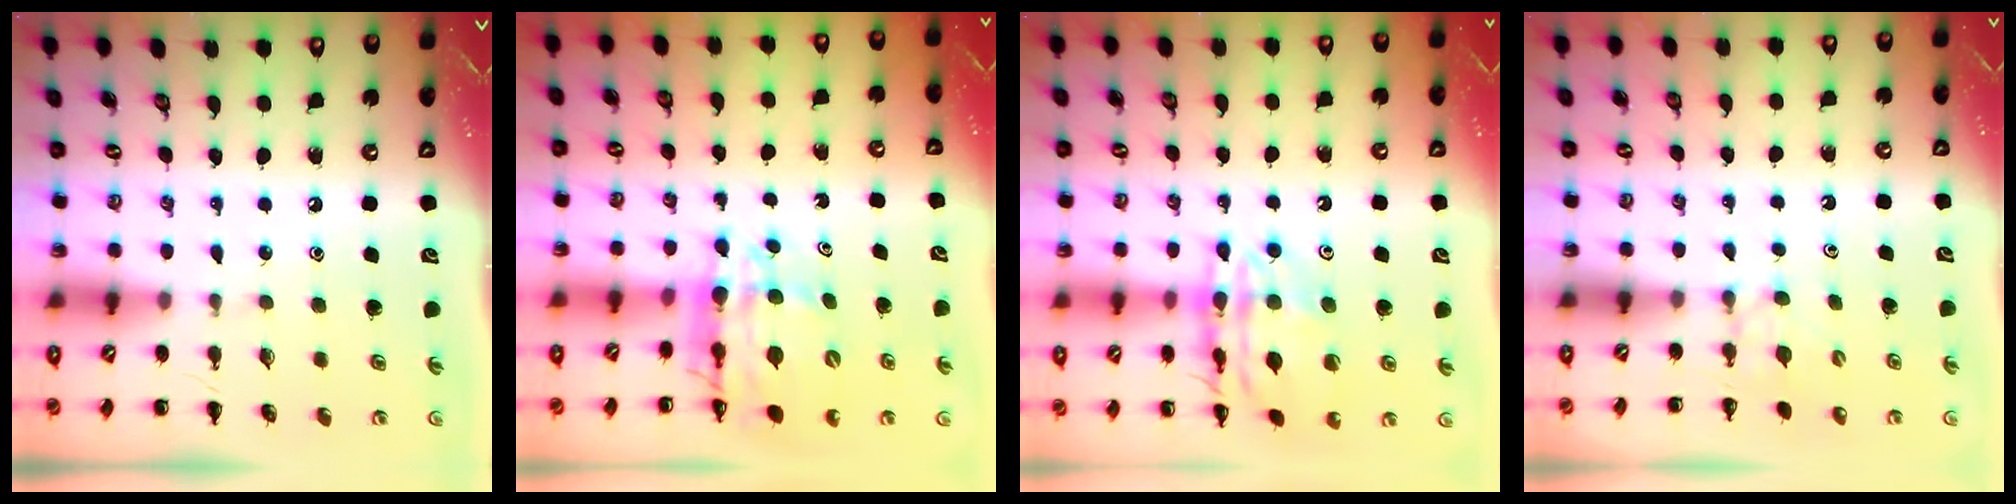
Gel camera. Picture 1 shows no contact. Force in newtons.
{"total": 9.9, "press": 9.5, "slide": 2.6}
{"total": 15.9, "press": 15.8, "slide": 1.6}
{"total": 2.6, "press": 2.4, "slide": 1.1}